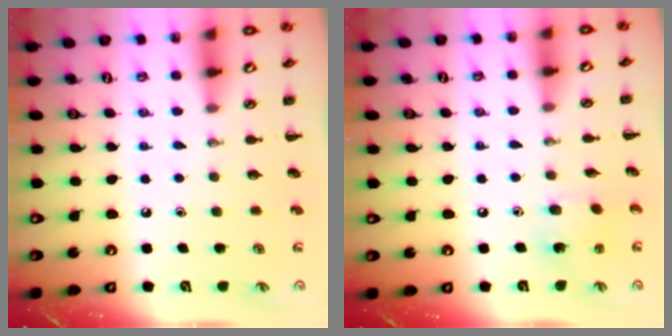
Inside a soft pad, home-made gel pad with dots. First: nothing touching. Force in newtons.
{"total": 2.9, "press": 2.8, "slide": 0.5}